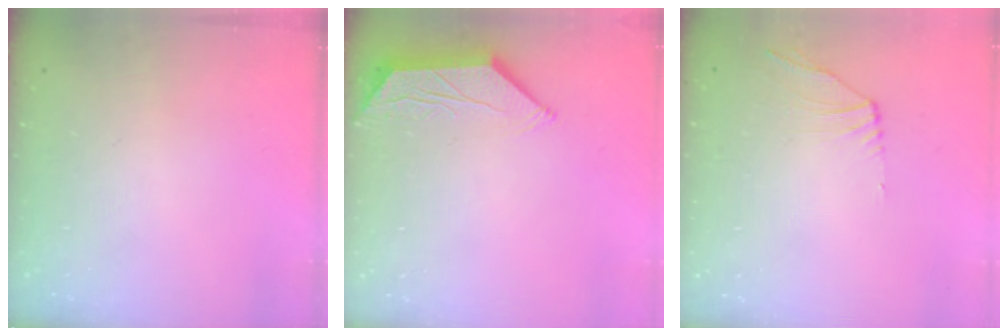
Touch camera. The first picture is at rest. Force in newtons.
{"total": 3.6, "press": 3.5, "slide": 0.4}
{"total": 2.3, "press": 2.3, "slide": 0.6}